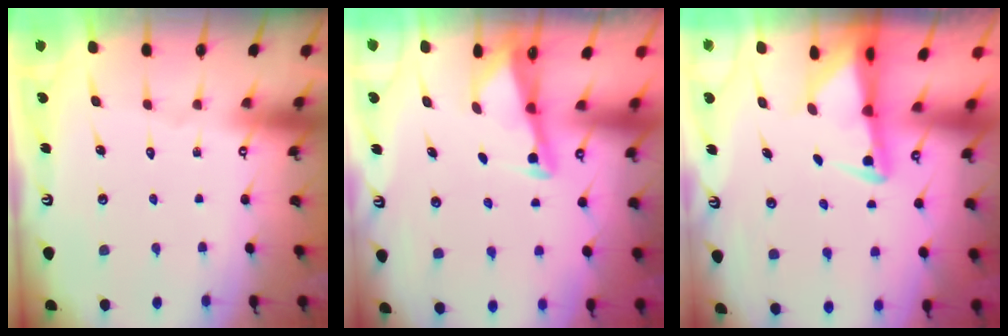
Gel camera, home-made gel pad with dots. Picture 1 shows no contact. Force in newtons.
{"total": 2.5, "press": 2.5, "slide": 0.1}
{"total": 2.9, "press": 2.9, "slide": 0.6}